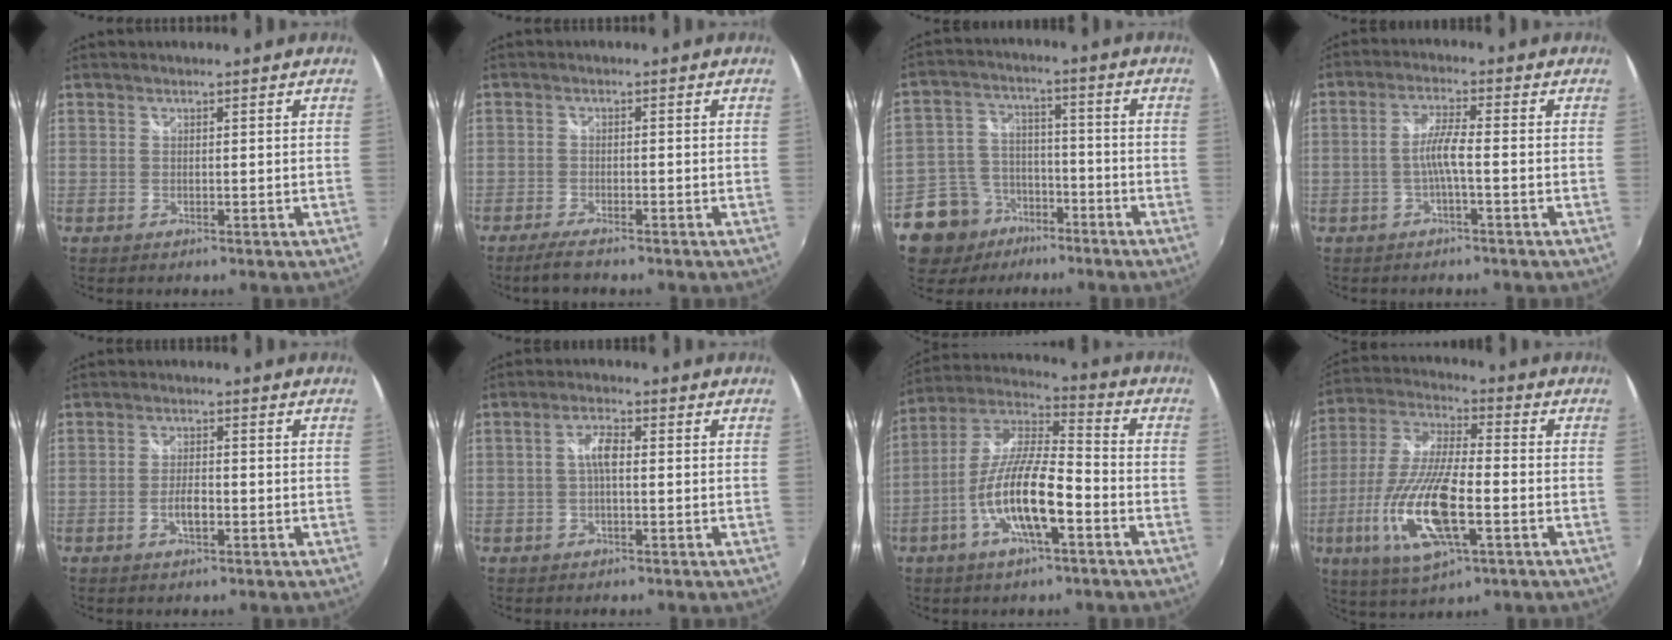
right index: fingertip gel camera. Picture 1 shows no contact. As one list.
[{"total": 4.1, "force": [-3.4, 0.7, 2.3], "torque": [-0.060, -0.009, -0.064]}, {"total": 12.0, "force": [-7.2, 9.0, 3.3], "torque": [-0.098, 0.028, -0.110]}, {"total": 4.2, "force": [-1.3, -0.1, 4.0], "torque": [-0.082, 0.005, -0.024]}, {"total": 3.2, "force": [-1.3, 1.3, 2.7], "torque": [-0.056, 0.000, -0.024]}, {"total": 3.5, "force": [-0.1, 1.2, 3.2], "torque": [-0.063, 0.009, -0.002]}, {"total": 14.7, "force": [-5.7, 3.7, 13.1], "torque": [-0.260, -0.005, -0.110]}, {"total": 18.0, "force": [-5.9, 5.5, 16.2], "torque": [-0.339, -0.024, -0.110]}]